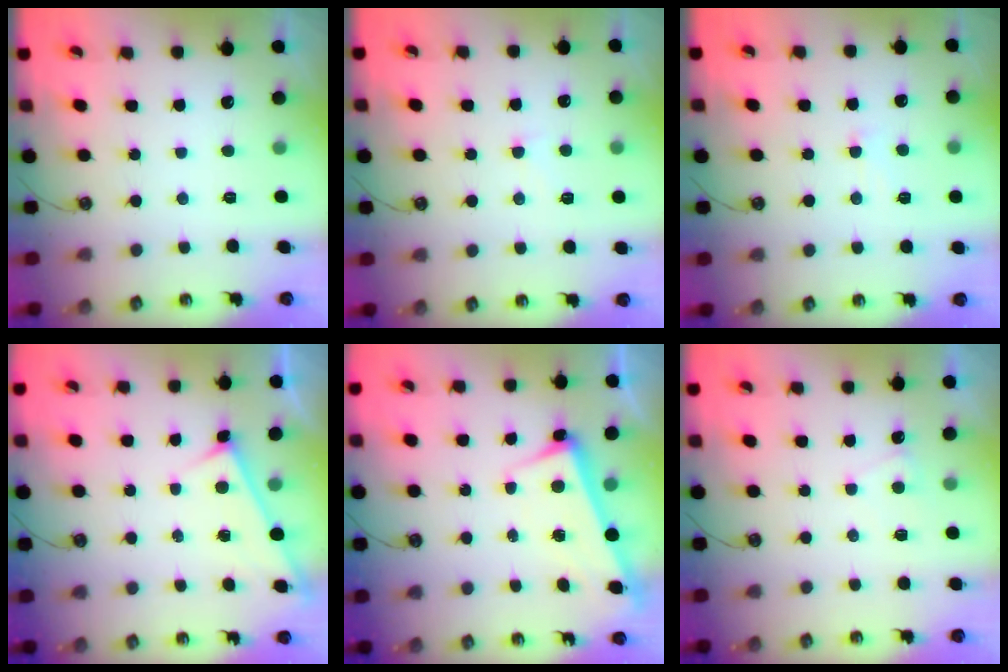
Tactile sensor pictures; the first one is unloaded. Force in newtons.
{"total": 1.4, "press": 1.2, "slide": 0.7}
{"total": 0.8, "press": 0.1, "slide": 0.8}
{"total": 3.5, "press": 3.5, "slide": 0.2}
{"total": 2.6, "press": 2.5, "slide": 0.7}
{"total": 1.2, "press": 1.1, "slide": 0.4}